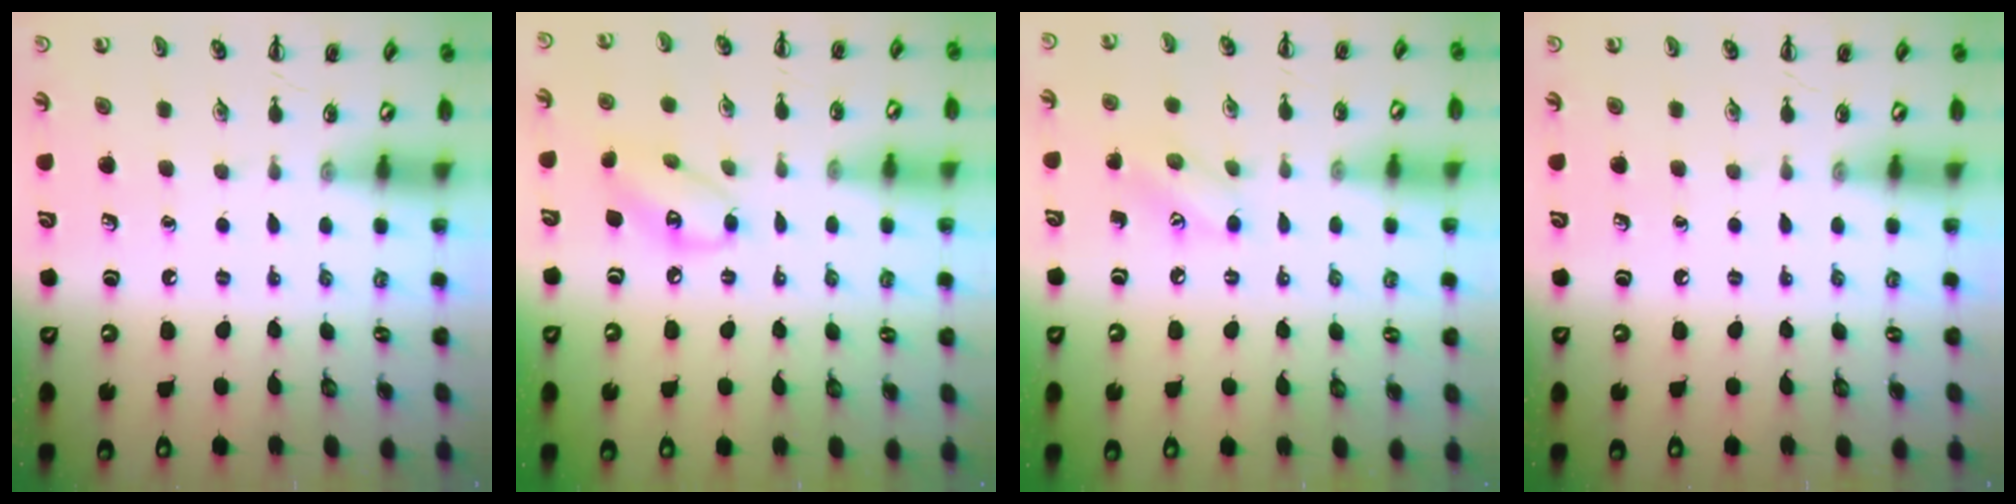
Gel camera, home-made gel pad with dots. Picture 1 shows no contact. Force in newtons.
{"total": 8.7, "press": 8.6, "slide": 1.1}
{"total": 6.7, "press": 6.7, "slide": 0.7}
{"total": 0.0}